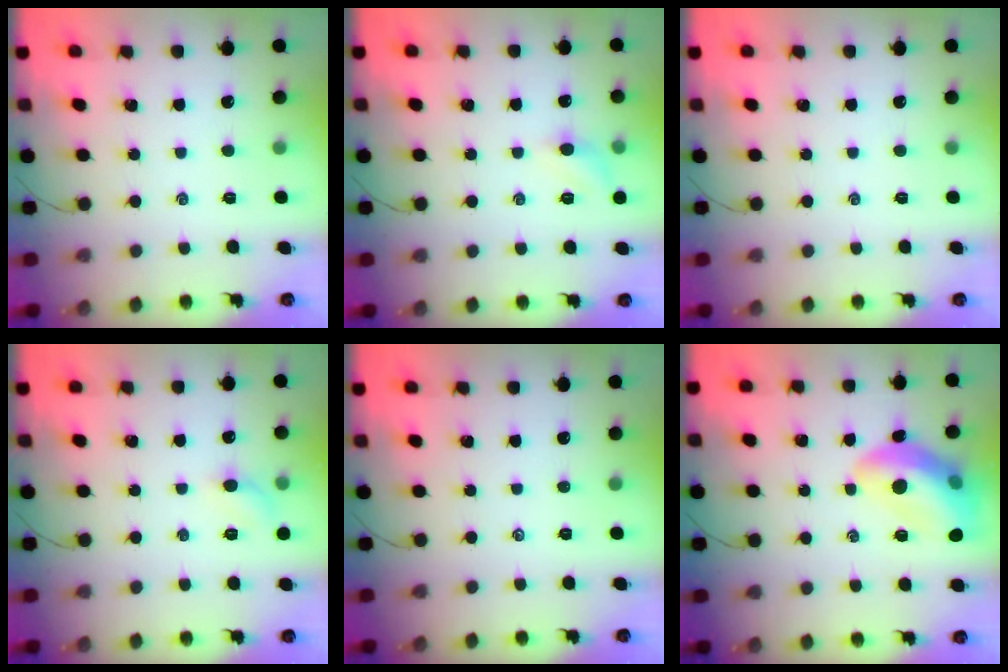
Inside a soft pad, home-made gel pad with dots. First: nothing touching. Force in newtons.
{"total": 5.7, "press": 5.5, "slide": 1.5}
{"total": 0.0}
{"total": 4.9, "press": 4.6, "slide": 1.7}
{"total": 0.0}
{"total": 15.8, "press": 15.6, "slide": 2.6}